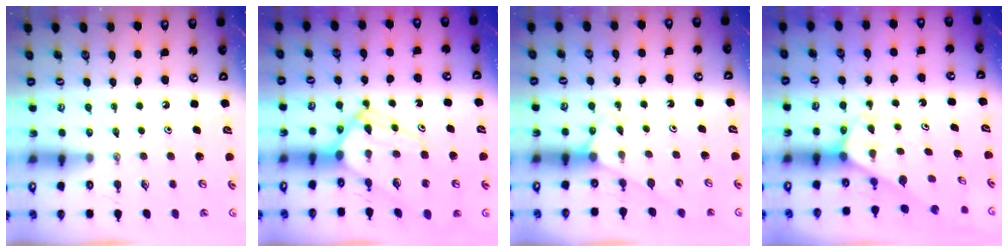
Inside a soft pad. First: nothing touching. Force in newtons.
{"total": 10.6, "press": 10.6, "slide": 0.9}
{"total": 4.7, "press": 4.6, "slide": 0.5}
{"total": 2.4, "press": 2.4, "slide": 0.2}